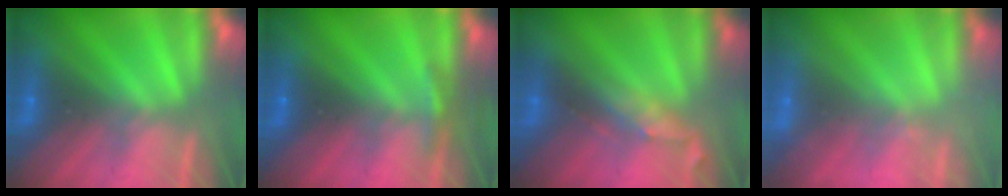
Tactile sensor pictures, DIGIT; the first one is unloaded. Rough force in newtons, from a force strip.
{"total": 3.0}
{"total": 2.7}
{"total": 2.6}